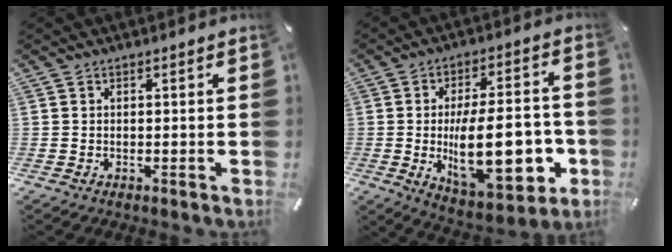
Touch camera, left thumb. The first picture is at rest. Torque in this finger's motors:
{"motor_torque": [1.96, 3.05, 2.33, 0.44, 0.26]}